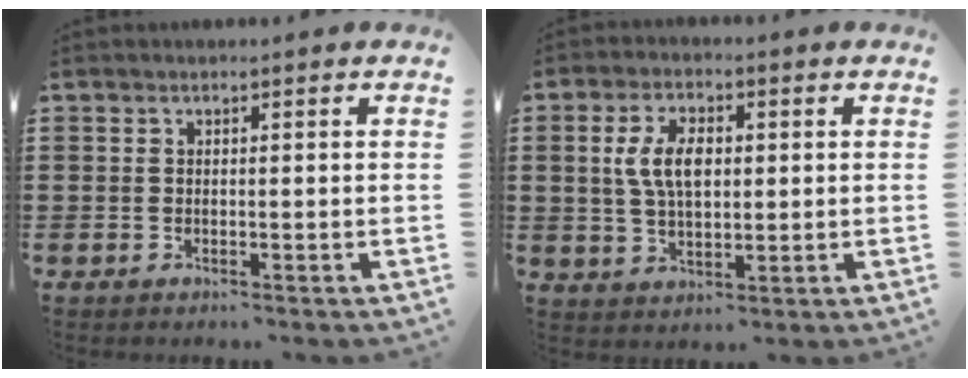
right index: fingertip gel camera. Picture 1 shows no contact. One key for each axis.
{"total": 6.8, "fx": 0.9, "fy": 3.5, "fz": 5.7, "tx": -0.133, "ty": 0.008, "tz": 0.010}